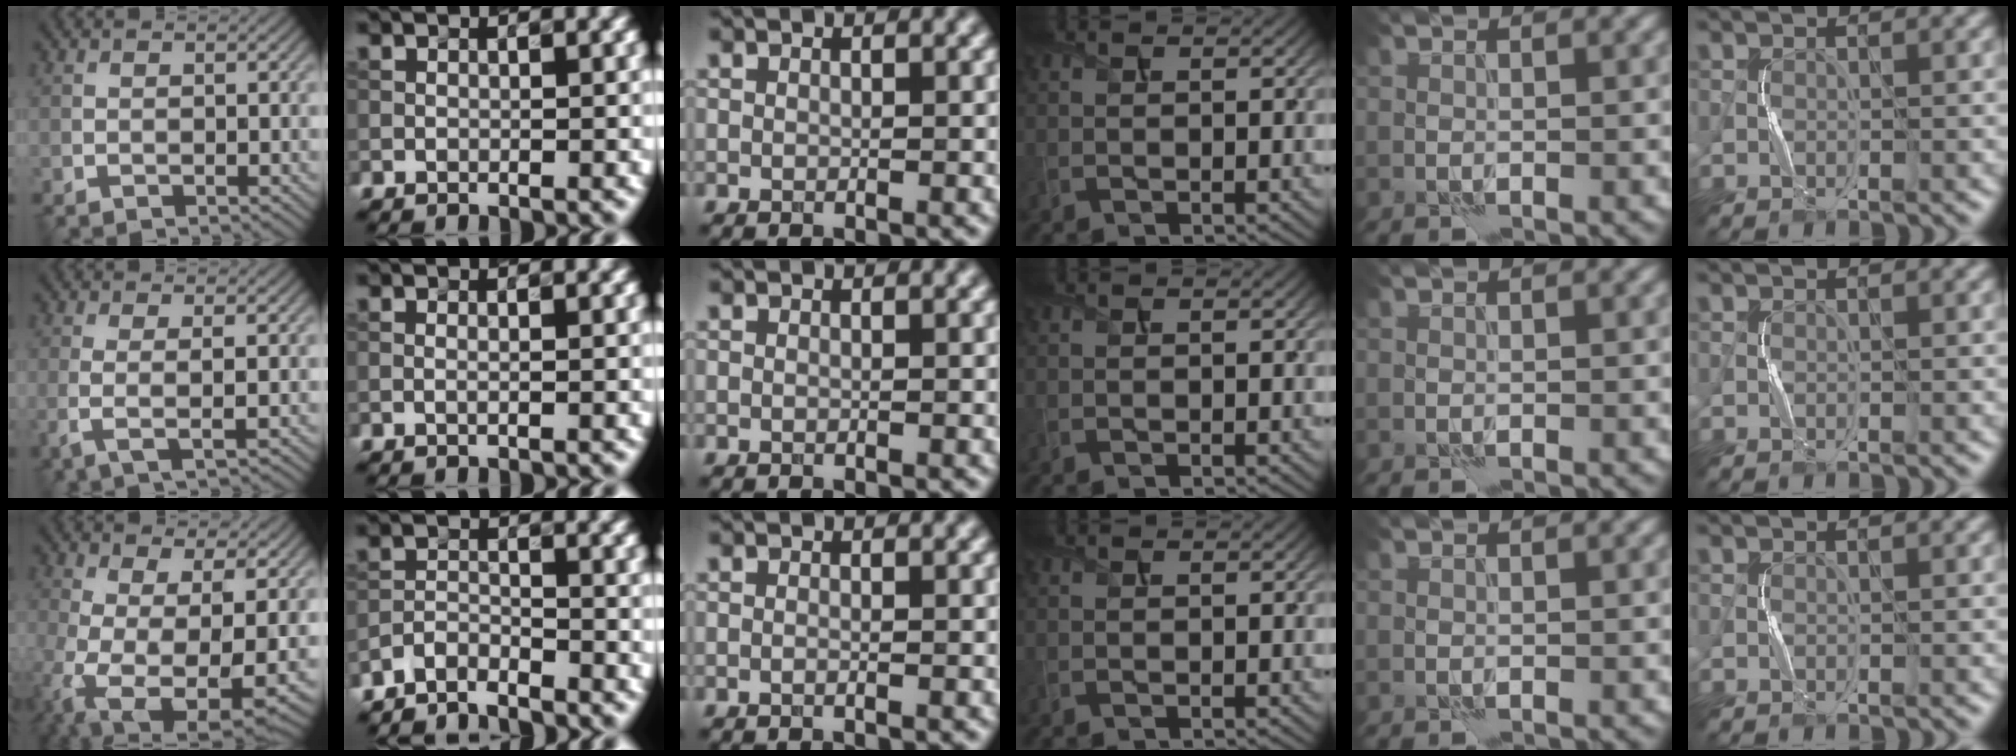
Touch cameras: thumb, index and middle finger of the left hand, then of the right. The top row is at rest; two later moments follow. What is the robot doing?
{"motion": "squeeze", "object": "sponge"}